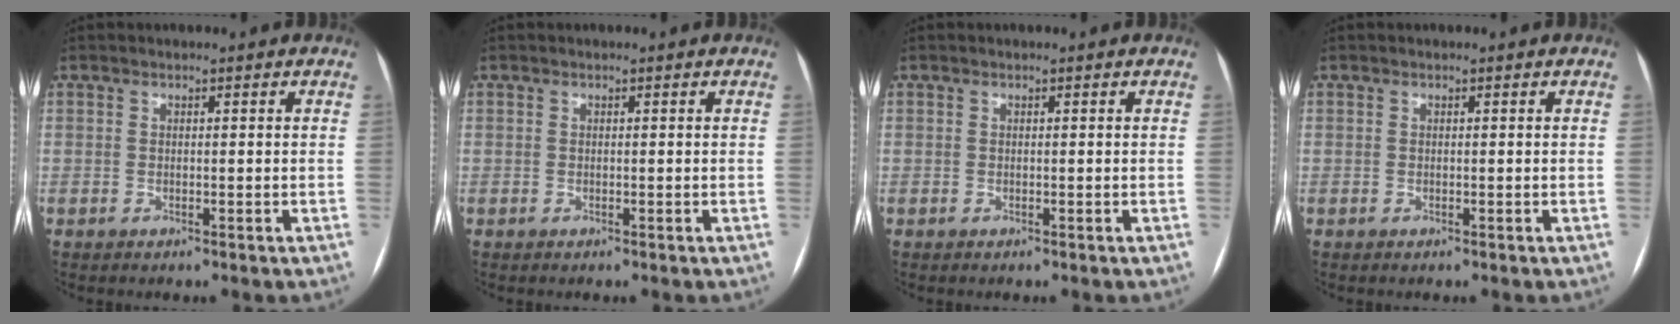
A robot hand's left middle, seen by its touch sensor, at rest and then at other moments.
{"total": 0.0}
{"total": 0.0}
{"total": 0.0}